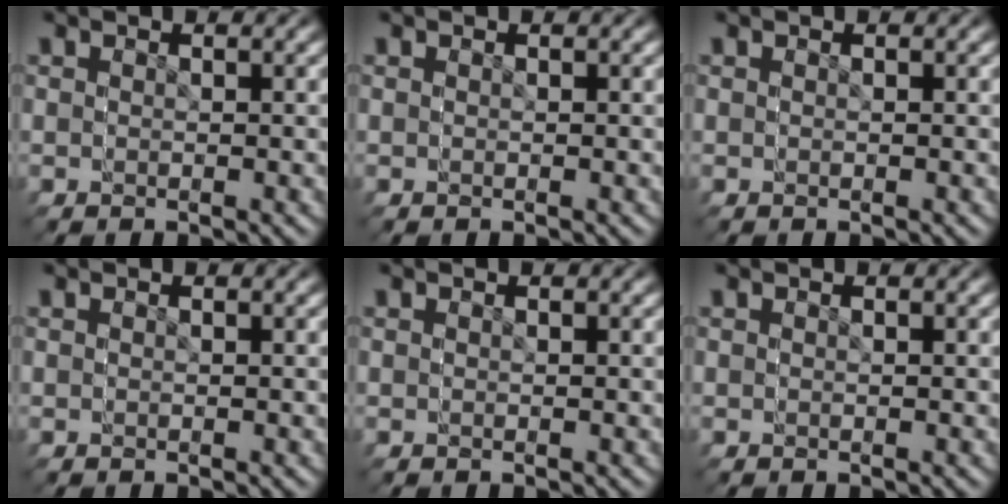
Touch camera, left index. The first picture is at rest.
{"total": 0.0}
{"total": 0.0}
{"total": 0.0}
{"total": 0.0}
{"total": 0.0}